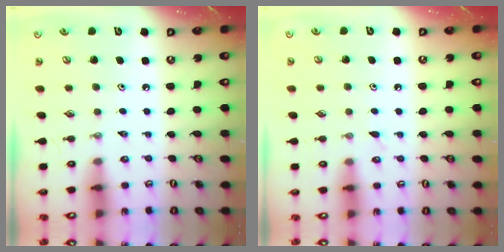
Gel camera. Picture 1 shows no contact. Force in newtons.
{"total": 5.7, "press": 5.7, "slide": 0.6}